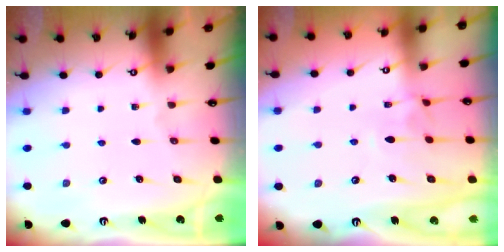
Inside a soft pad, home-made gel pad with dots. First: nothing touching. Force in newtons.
{"total": 2.6, "press": 2.5, "slide": 0.6}